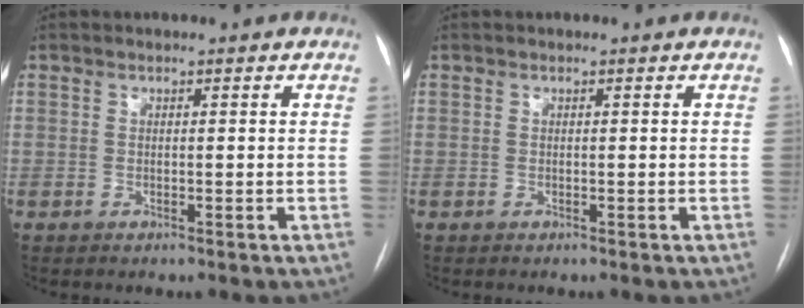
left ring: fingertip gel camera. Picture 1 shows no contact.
{"total": 0.0}